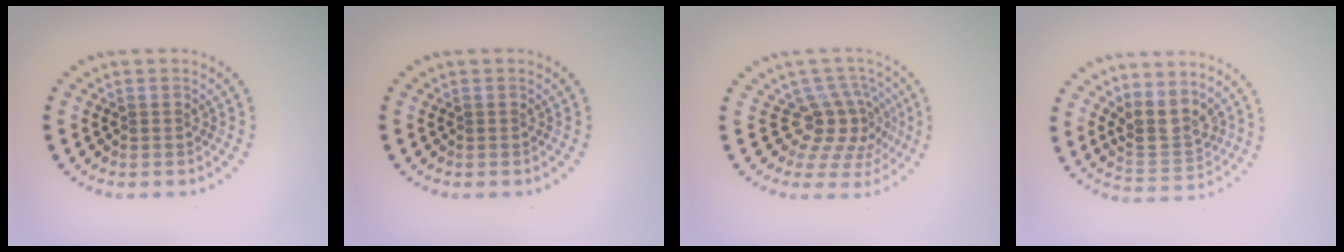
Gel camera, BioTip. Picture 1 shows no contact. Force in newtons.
{"total": 0.0}
{"total": 4.1, "press": 2.9, "slide": 2.9}
{"total": 3.2, "press": 2.7, "slide": 1.7}